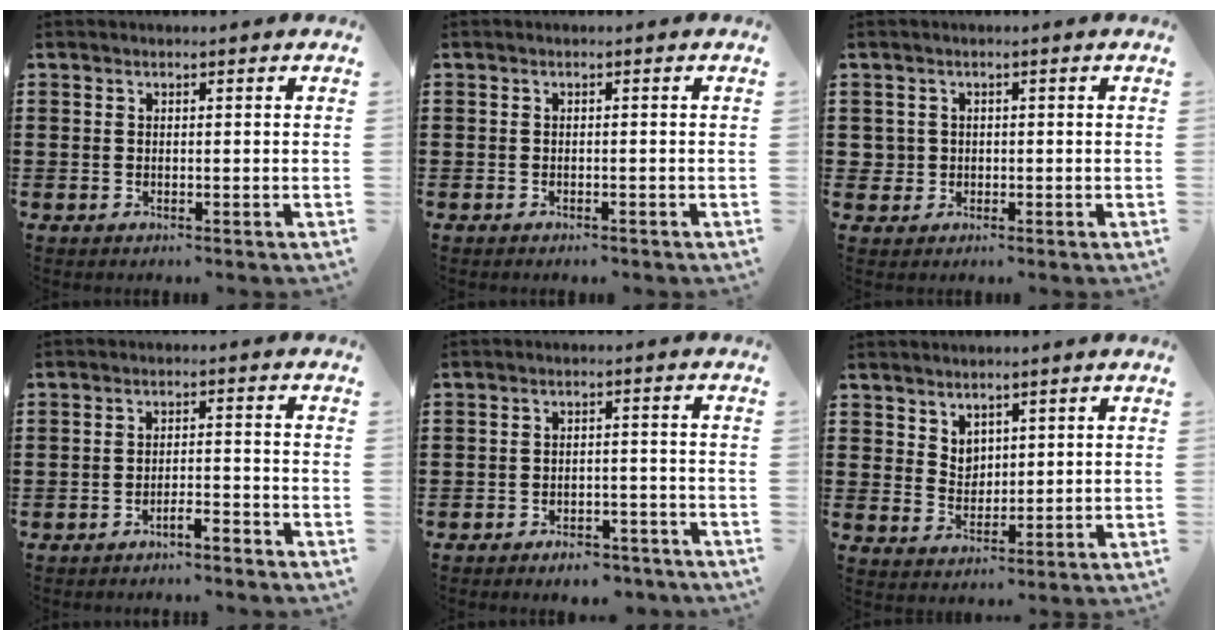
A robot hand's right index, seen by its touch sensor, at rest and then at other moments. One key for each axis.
{"total": 0.5, "fx": -0.5, "fy": 0.1, "fz": 0.1, "tx": -0.004, "ty": -0.002, "tz": -0.011}
{"total": 1.7, "fx": -0.2, "fy": 1.7, "fz": 0.1, "tx": -0.011, "ty": 0.006, "tz": -0.007}
{"total": 2.7, "fx": -2.6, "fy": 0.0, "fz": 0.9, "tx": -0.020, "ty": 0.001, "tz": -0.052}
{"total": 3.3, "fx": -3.1, "fy": 0.7, "fz": 0.6, "tx": -0.013, "ty": 0.005, "tz": -0.062}
{"total": 3.5, "fx": 2.9, "fy": 2.0, "fz": 0.3, "tx": -0.016, "ty": 0.000, "tz": 0.055}